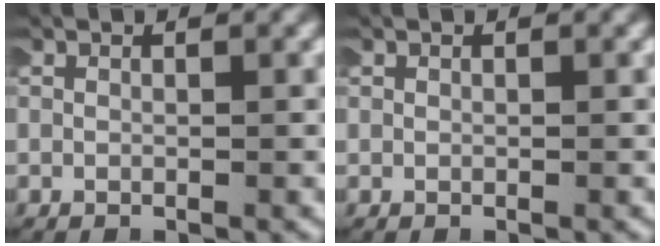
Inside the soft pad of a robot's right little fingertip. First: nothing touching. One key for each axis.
{"total": 0.0}